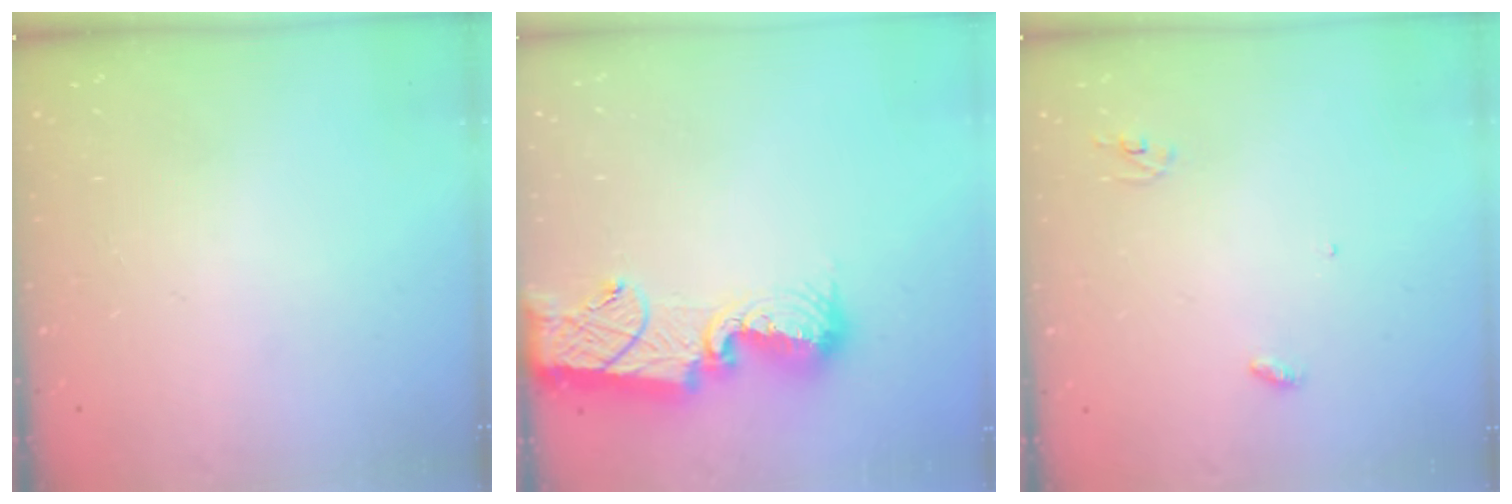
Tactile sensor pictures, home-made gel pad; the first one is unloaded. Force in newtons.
{"total": 13.4, "press": 13.2, "slide": 2.3}
{"total": 2.9, "press": 2.9, "slide": 0.2}